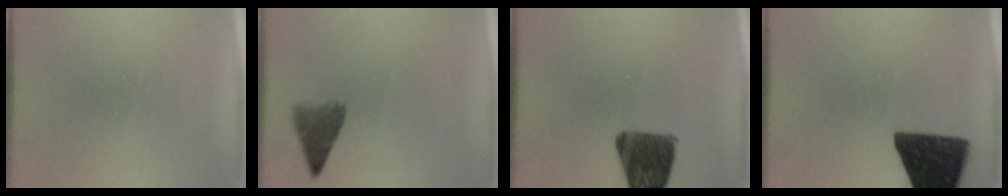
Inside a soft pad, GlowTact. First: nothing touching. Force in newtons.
{"total": 4.6}
{"total": 10.6}
{"total": 14.4}